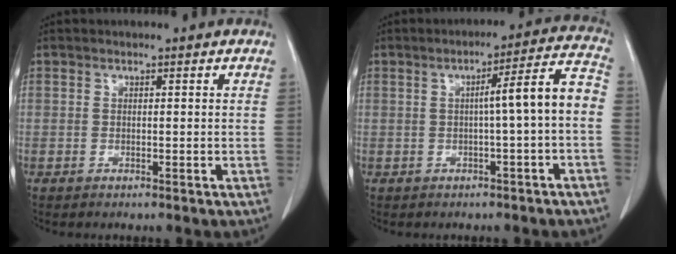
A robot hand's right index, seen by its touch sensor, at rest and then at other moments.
{"total": 7.6, "force": [-0.7, -0.2, 7.6], "torque": [-0.103, 0.024, -0.011]}